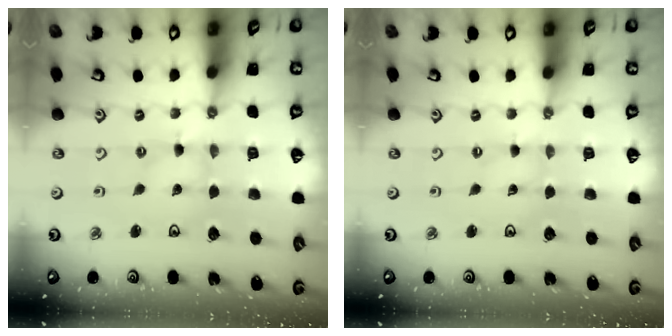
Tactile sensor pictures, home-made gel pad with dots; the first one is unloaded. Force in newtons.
{"total": 0.0}